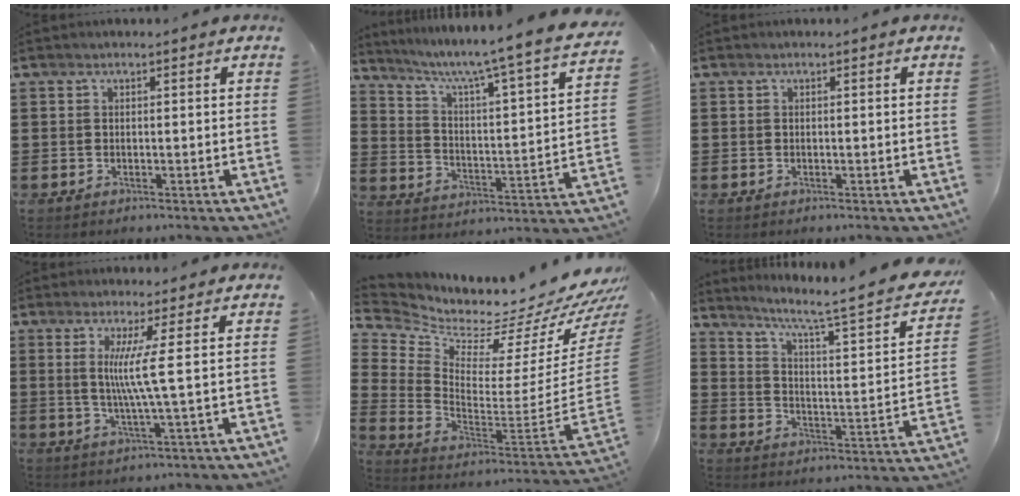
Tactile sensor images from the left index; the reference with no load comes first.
{"total": 5.2, "force": [4.4, -1.7, 2.1], "torque": [-0.060, -0.053, 0.061]}
{"total": 0.0}
{"total": 6.1, "force": [1.1, -1.2, 5.9], "torque": [-0.114, -0.012, 0.012]}
{"total": 3.5, "force": [3.2, 1.0, 1.1], "torque": [-0.035, -0.067, 0.042]}
{"total": 4.6, "force": [3.1, -0.2, 3.4], "torque": [-0.085, -0.036, 0.037]}